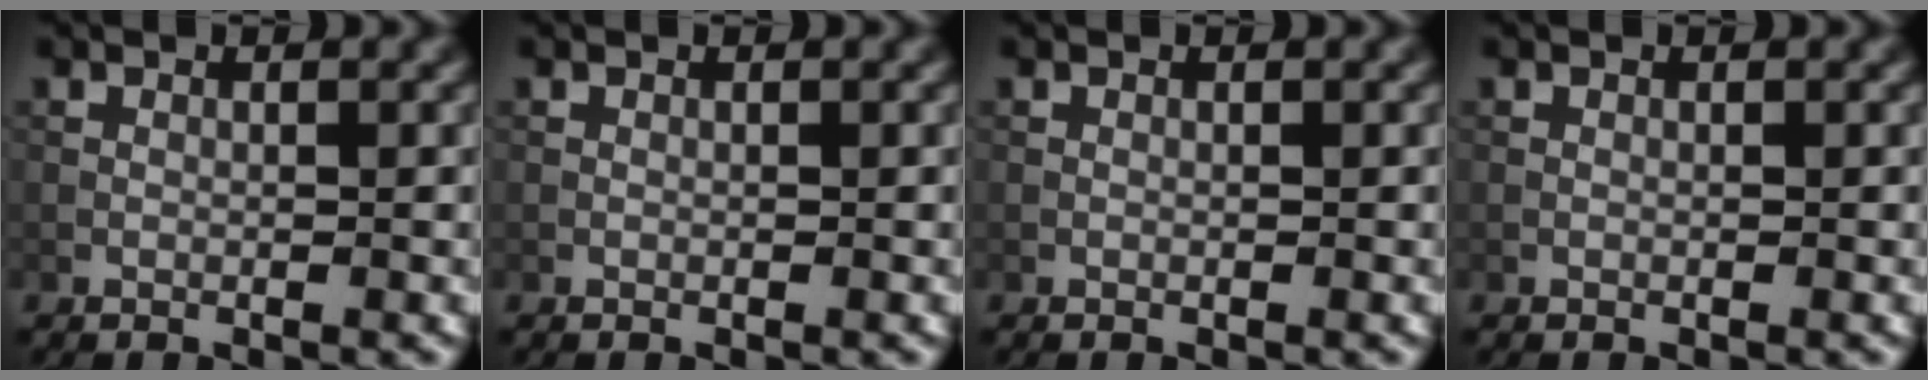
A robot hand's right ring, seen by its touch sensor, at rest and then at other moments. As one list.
[{"total": 0.0}, {"total": 0.0}, {"total": 0.0}]